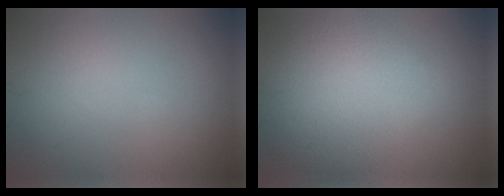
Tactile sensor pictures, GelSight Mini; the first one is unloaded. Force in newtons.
{"total": 10.2, "press": 10.2, "slide": 0.4}